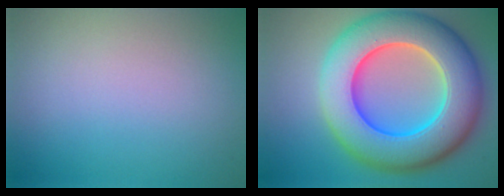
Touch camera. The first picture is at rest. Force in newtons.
{"total": 13.2, "press": 13.1, "slide": 0.3}